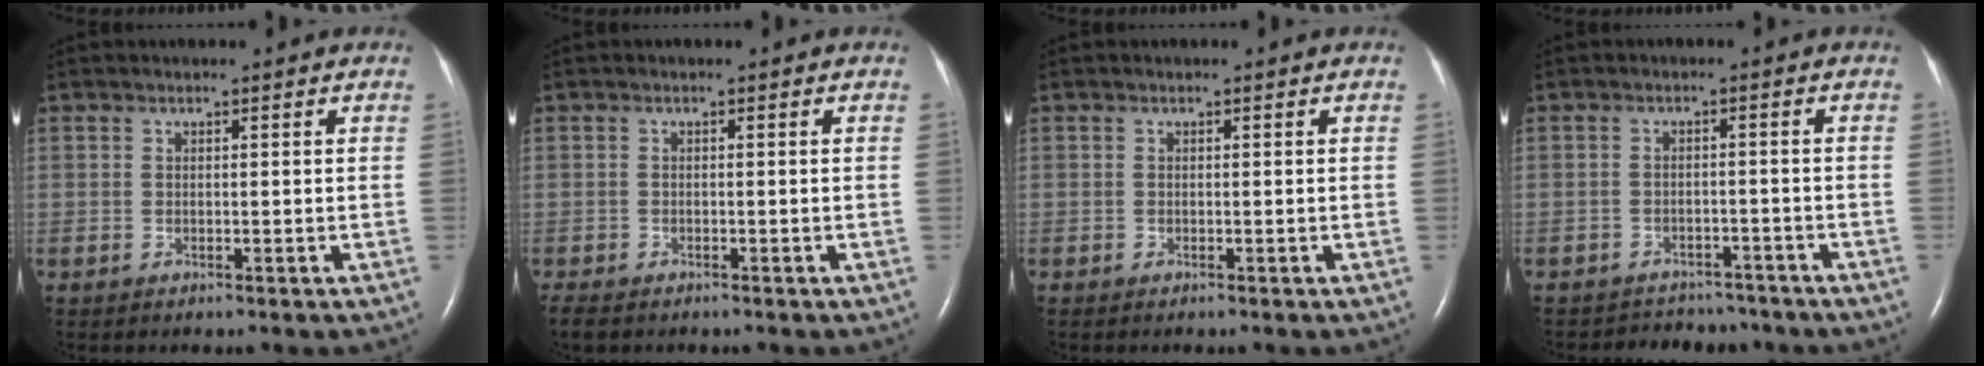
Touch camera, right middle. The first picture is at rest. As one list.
[{"total": 3.0, "force": [-2.4, 1.2, 1.4], "torque": [-0.028, -0.009, -0.034]}, {"total": 0.0}, {"total": 6.7, "force": [-6.2, 2.7, -0.1], "torque": [0.002, 0.013, -0.075]}]